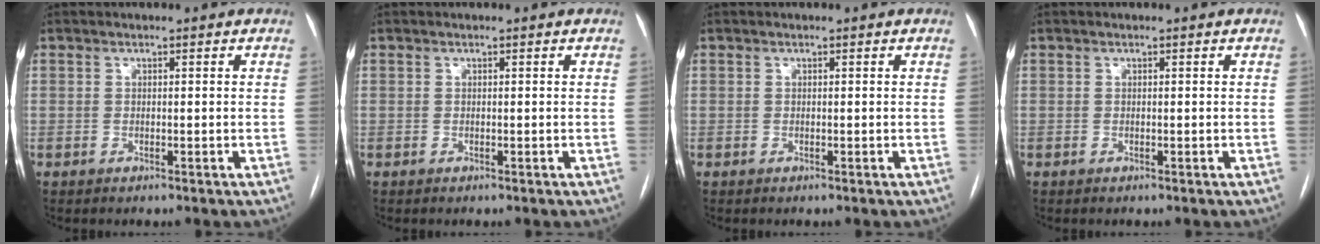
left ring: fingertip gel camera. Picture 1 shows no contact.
{"total": 0.0}
{"total": 0.0}
{"total": 0.0}